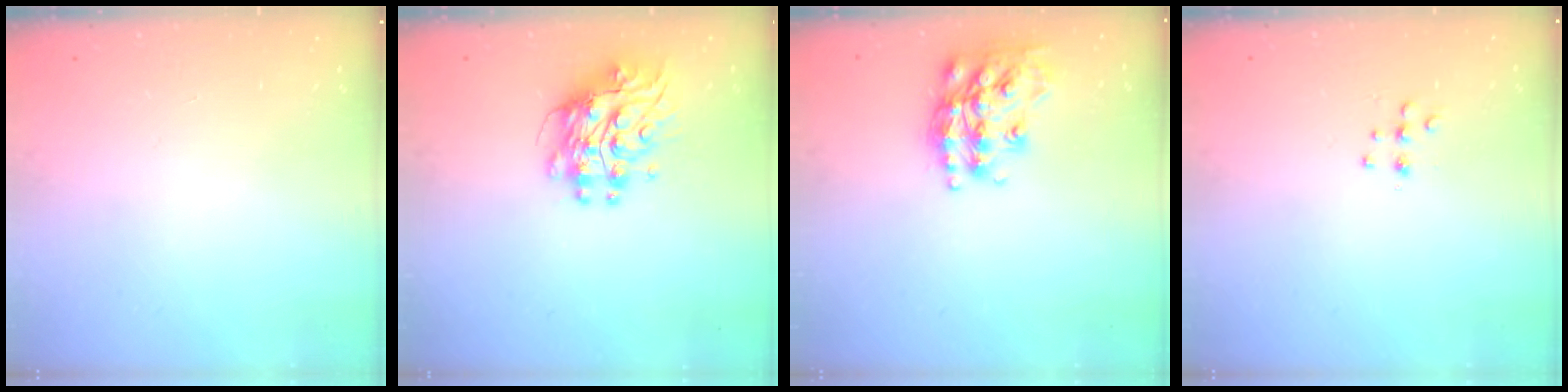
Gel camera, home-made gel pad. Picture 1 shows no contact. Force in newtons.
{"total": 9.8, "press": 9.7, "slide": 0.8}
{"total": 18.2, "press": 18.1, "slide": 1.1}
{"total": 5.8, "press": 5.8, "slide": 0.4}